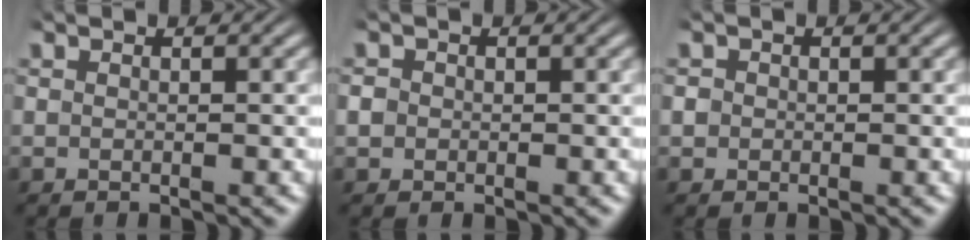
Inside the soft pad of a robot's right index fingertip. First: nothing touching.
{"total": 1.6, "force": [-0.2, 1.5, 0.5], "torque": [-0.021, -0.005, -0.003]}
{"total": 1.5, "force": [-0.1, 1.4, 0.4], "torque": [-0.018, -0.007, -0.001]}